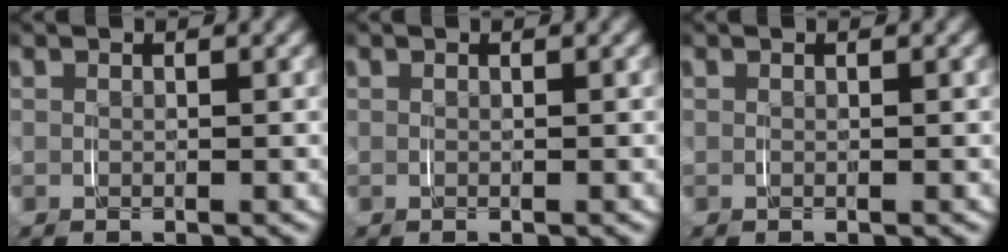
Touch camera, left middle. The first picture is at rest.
{"total": 0.0}
{"total": 0.0}